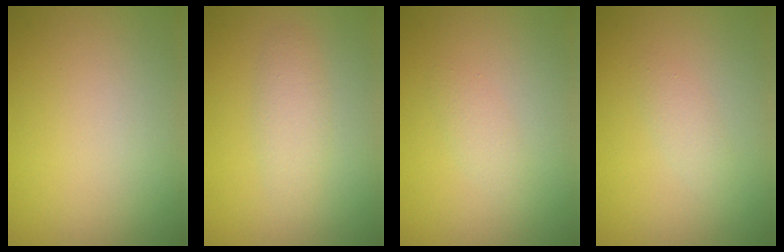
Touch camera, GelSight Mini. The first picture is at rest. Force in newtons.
{"total": 2.0, "press": 2.0, "slide": 0.1}
{"total": 1.1, "press": 1.1, "slide": 0.1}
{"total": 1.1, "press": 1.1, "slide": 0.0}